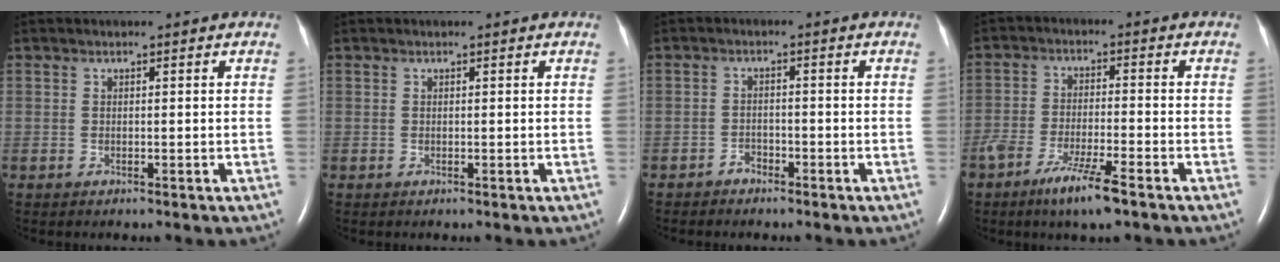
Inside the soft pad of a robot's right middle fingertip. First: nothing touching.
{"total": 0.0}
{"total": 1.7, "force": [-1.5, 0.9, 0.3], "torque": [-0.008, 0.003, -0.026]}
{"total": 7.5, "force": [-5.0, 0.6, 5.5], "torque": [-0.109, -0.014, -0.090]}